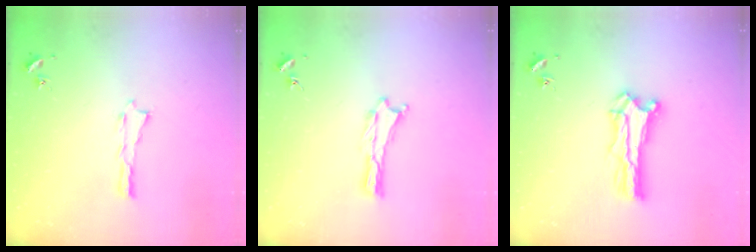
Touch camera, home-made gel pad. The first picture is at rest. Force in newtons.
{"total": 0.0}
{"total": 1.5, "press": 1.5, "slide": 0.2}